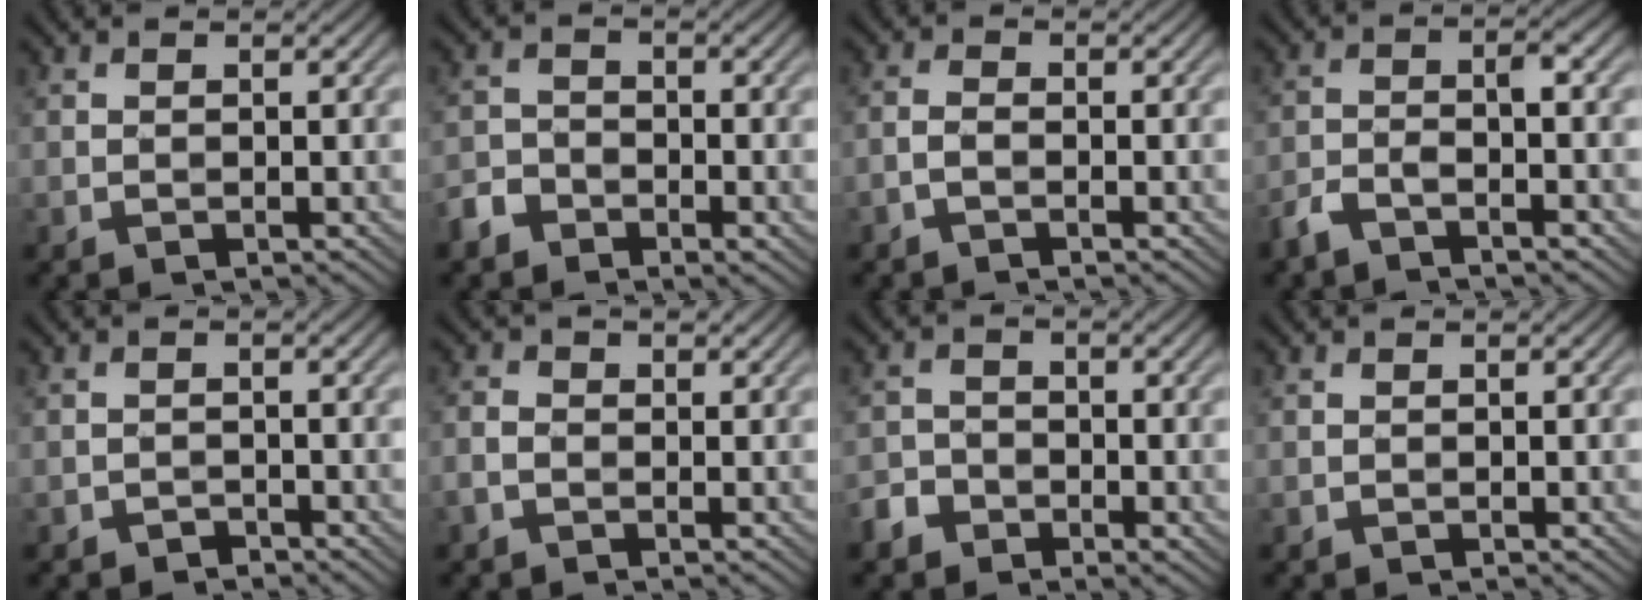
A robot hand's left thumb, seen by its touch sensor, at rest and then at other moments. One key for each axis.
{"total": 4.0, "fx": -2.6, "fy": 2.5, "fz": 1.7, "tx": -0.035, "ty": -0.004, "tz": -0.058}
{"total": 1.5, "fx": -1.0, "fy": 0.5, "fz": 1.0, "tx": -0.024, "ty": 0.002, "tz": -0.026}
{"total": 4.1, "fx": -2.7, "fy": 0.9, "fz": 3.0, "tx": -0.061, "ty": -0.001, "tz": -0.064}
{"total": 1.3, "fx": -1.1, "fy": 0.6, "fz": 0.3, "tx": -0.003, "ty": 0.001, "tz": -0.023}
{"total": 1.8, "fx": -0.7, "fy": 1.2, "fz": 1.1, "tx": -0.027, "ty": 0.003, "tz": -0.021}
{"total": 3.7, "fx": -2.3, "fy": 2.5, "fz": 1.4, "tx": -0.030, "ty": -0.005, "tz": -0.050}
{"total": 0.0}